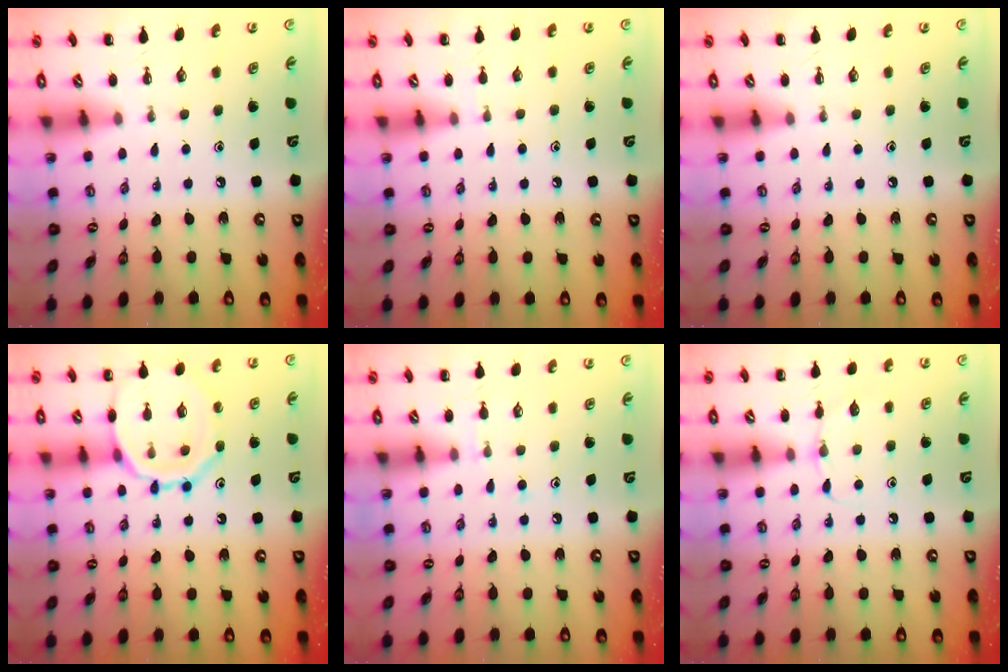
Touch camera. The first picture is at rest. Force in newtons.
{"total": 4.5, "press": 4.3, "slide": 1.4}
{"total": 0.0}
{"total": 11.9, "press": 11.8, "slide": 1.1}
{"total": 6.2, "press": 5.9, "slide": 2.0}
{"total": 5.5, "press": 5.2, "slide": 1.7}